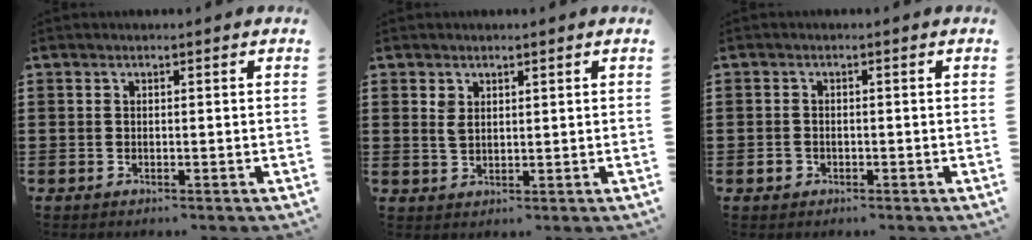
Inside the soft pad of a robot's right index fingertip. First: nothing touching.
{"total": 2.2, "force": [1.3, 1.2, 1.3], "torque": [-0.029, 0.004, 0.024]}
{"total": 1.3, "force": [-0.6, 1.0, 0.4], "torque": [-0.011, 0.002, -0.014]}